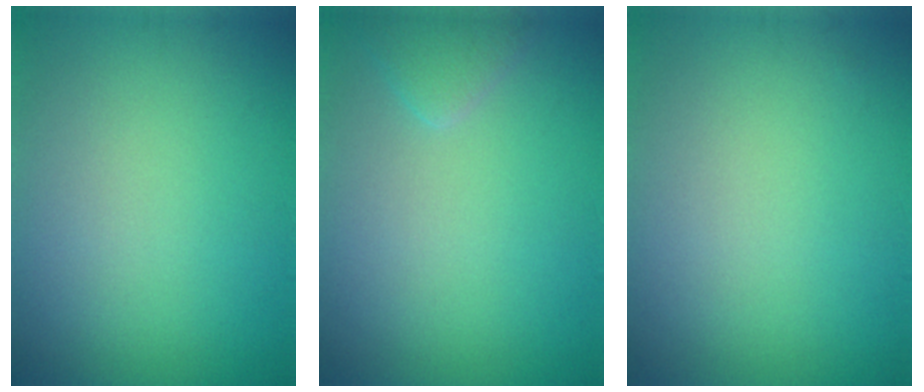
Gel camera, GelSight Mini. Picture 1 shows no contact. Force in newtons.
{"total": 1.4, "press": 1.4, "slide": 0.1}
{"total": 0.0}